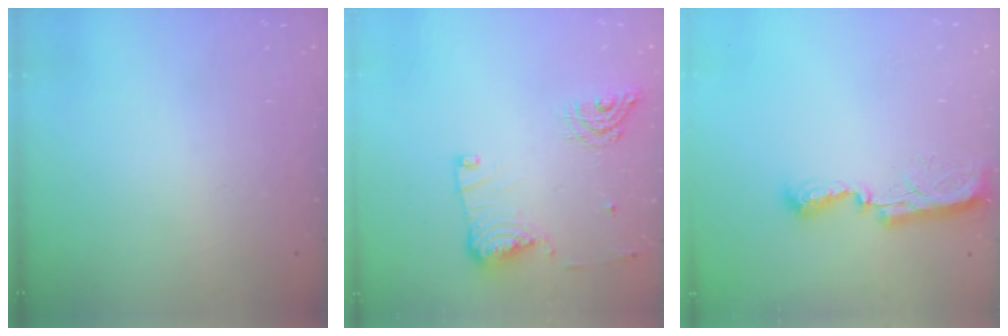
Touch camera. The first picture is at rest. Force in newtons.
{"total": 13.4, "press": 13.4, "slide": 0.6}
{"total": 8.3, "press": 8.3, "slide": 0.9}